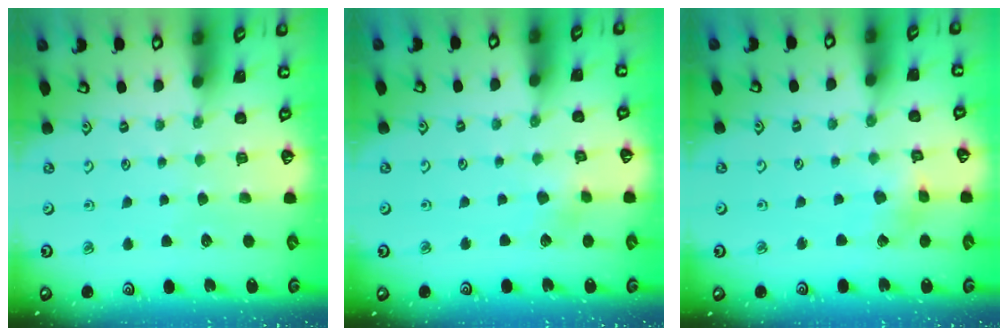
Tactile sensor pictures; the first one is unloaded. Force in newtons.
{"total": 2.9, "press": 2.8, "slide": 0.8}
{"total": 2.5, "press": 2.5, "slide": 0.3}